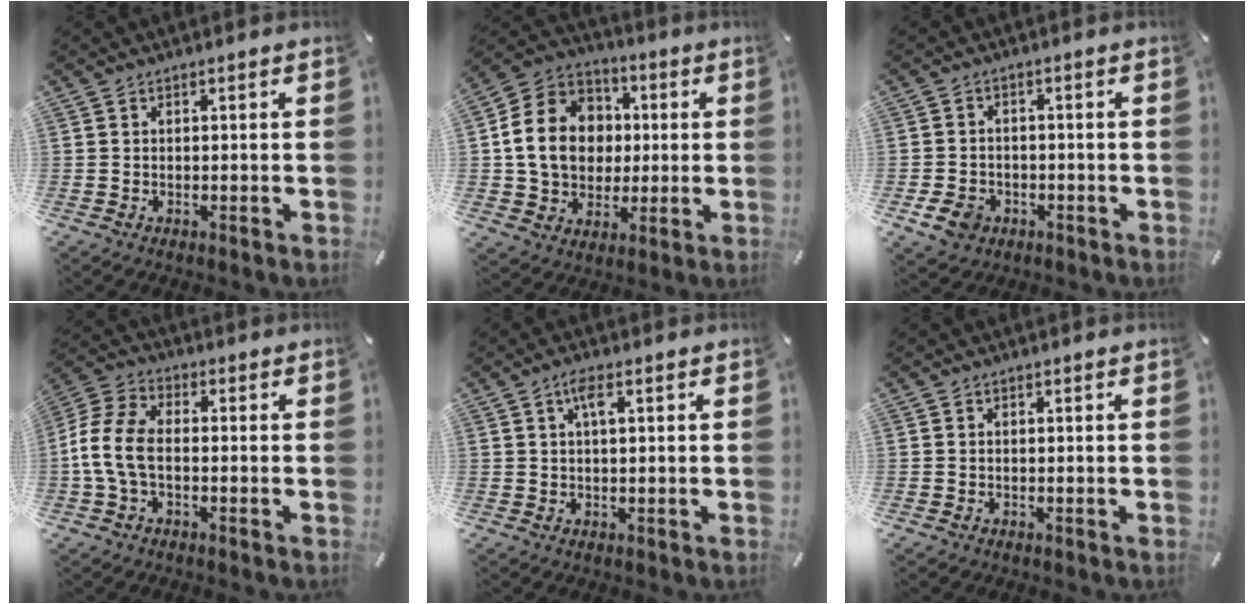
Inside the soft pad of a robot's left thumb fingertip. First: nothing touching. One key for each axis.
{"total": 16.1, "fx": 0.6, "fy": 14.0, "fz": 7.8, "tx": -0.160, "ty": 0.023, "tz": 0.016}
{"total": 5.5, "fx": -2.6, "fy": 4.4, "fz": 2.2, "tx": -0.045, "ty": 0.007, "tz": -0.050}
{"total": 9.0, "fx": -2.0, "fy": 5.4, "fz": 6.9, "tx": -0.152, "ty": 0.008, "tz": -0.036}
{"total": 3.1, "fx": 1.0, "fy": 0.9, "fz": 2.8, "tx": -0.059, "ty": 0.007, "tz": 0.014}
{"total": 0.5, "fx": -0.3, "fy": 0.4, "fz": 0.0, "tx": 0.002, "ty": 0.005, "tz": -0.008}